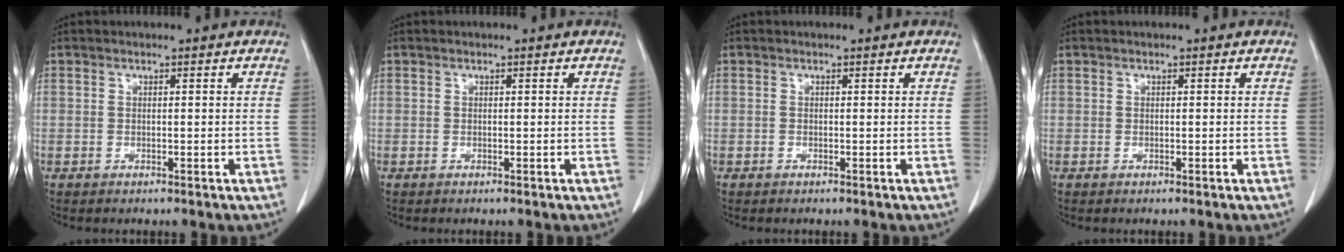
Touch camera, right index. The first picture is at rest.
{"total": 0.0}
{"total": 0.0}
{"total": 0.0}